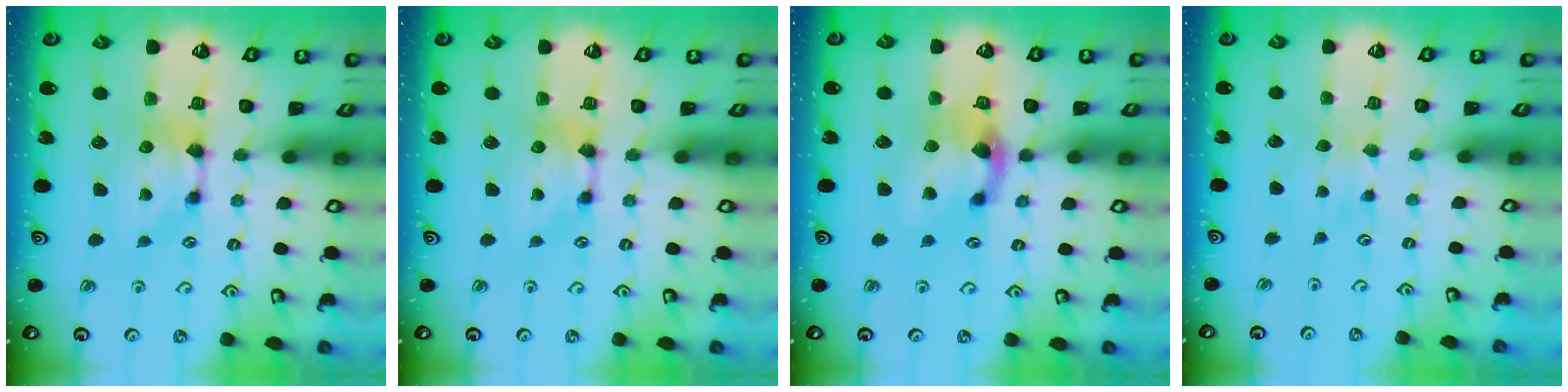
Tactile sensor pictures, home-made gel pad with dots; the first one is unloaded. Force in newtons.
{"total": 0.0}
{"total": 2.9, "press": 2.2, "slide": 1.9}
{"total": 2.9, "press": 2.9, "slide": 0.4}